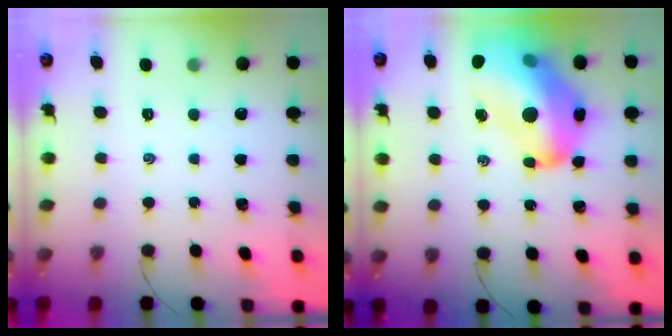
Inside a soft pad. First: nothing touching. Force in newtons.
{"total": 25.8, "press": 25.0, "slide": 6.4}